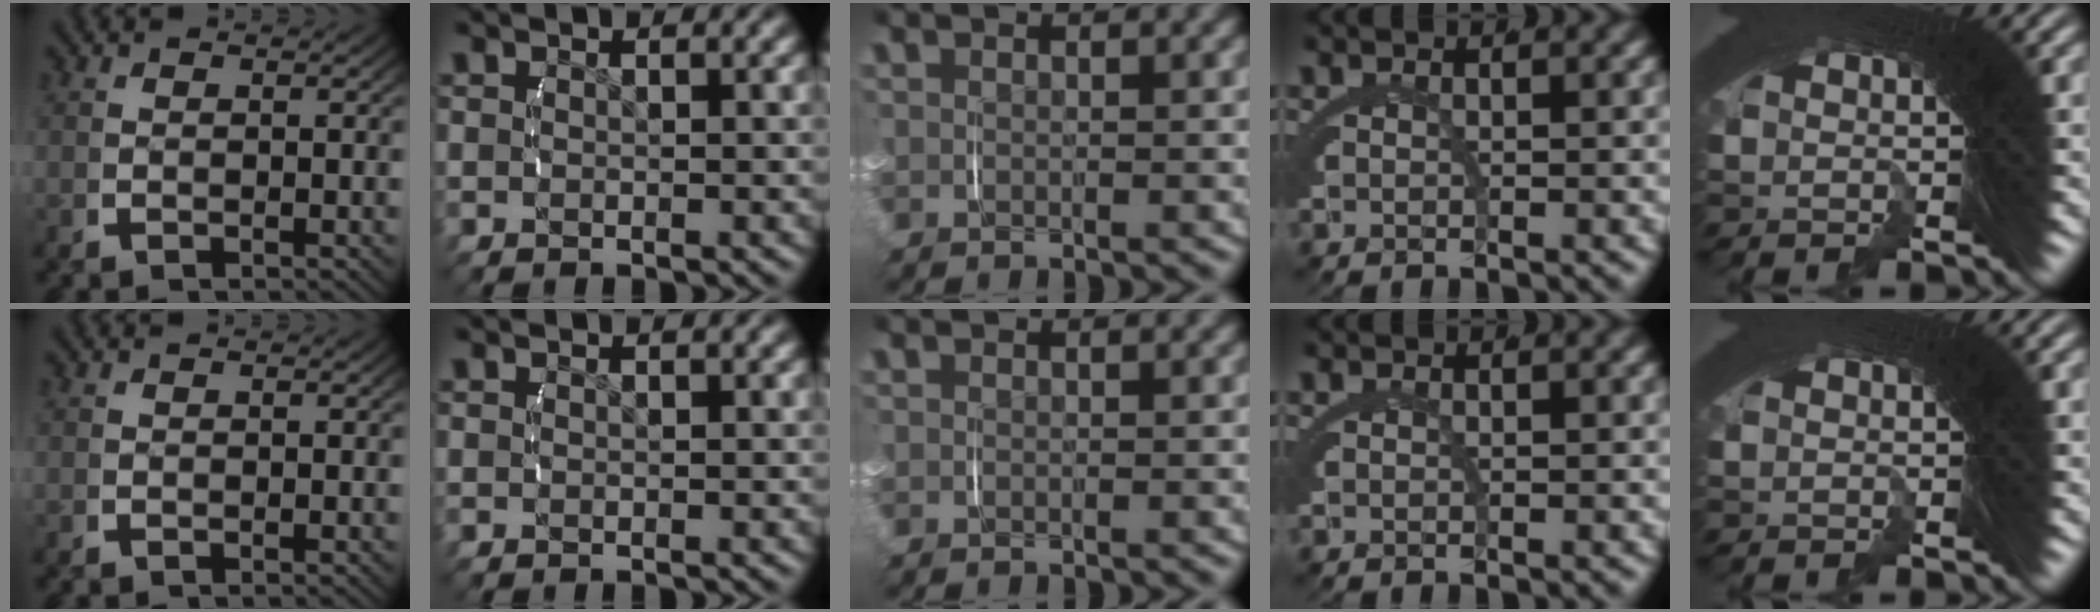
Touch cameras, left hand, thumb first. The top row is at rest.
{}